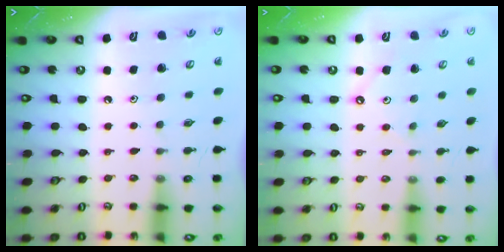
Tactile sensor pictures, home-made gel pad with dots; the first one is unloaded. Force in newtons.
{"total": 1.9, "press": 1.9, "slide": 0.2}